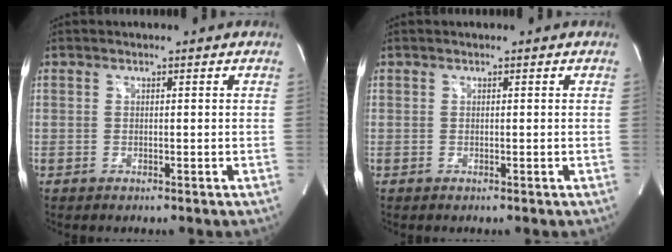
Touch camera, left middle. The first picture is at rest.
{"total": 0.0}